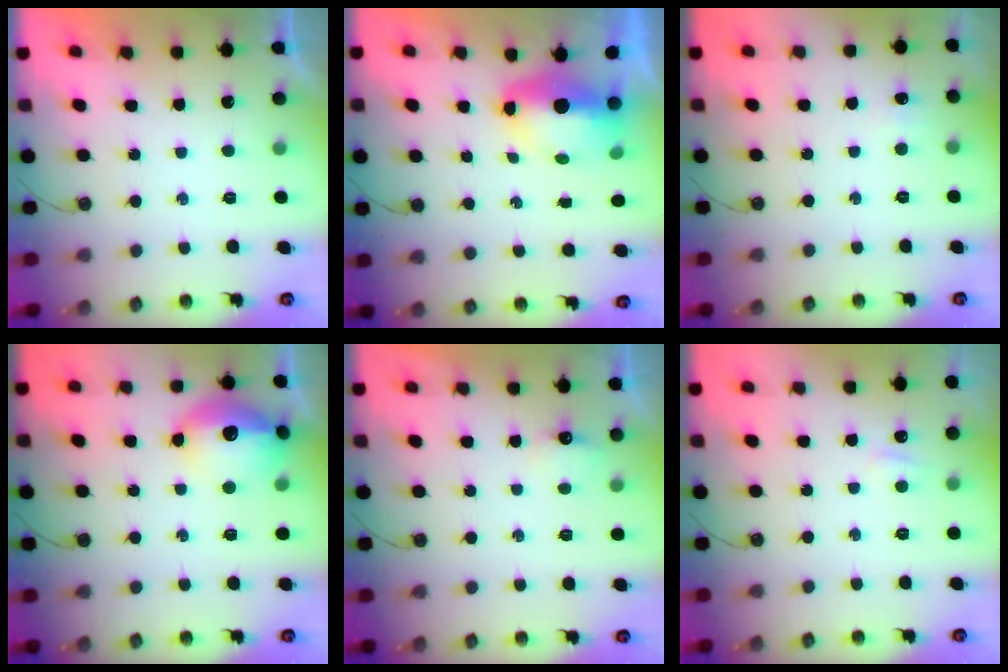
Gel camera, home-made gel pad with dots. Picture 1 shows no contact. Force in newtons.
{"total": 8.0, "press": 7.8, "slide": 1.5}
{"total": 3.6, "press": 3.6, "slide": 0.5}
{"total": 15.8, "press": 15.8, "slide": 1.1}
{"total": 4.2, "press": 4.1, "slide": 0.5}
{"total": 3.5, "press": 3.4, "slide": 0.7}